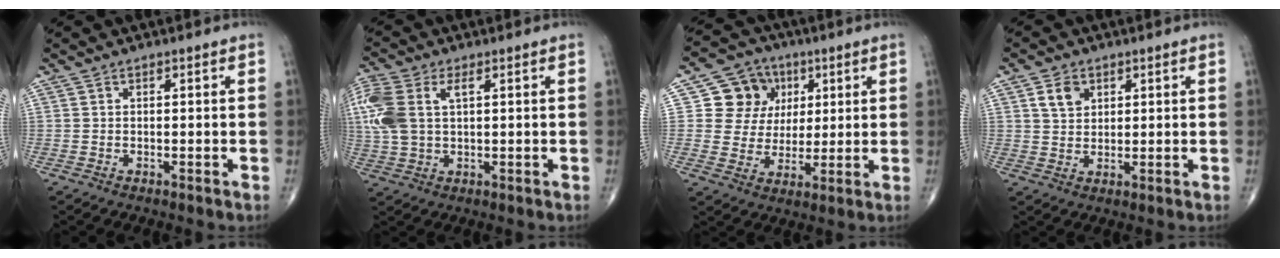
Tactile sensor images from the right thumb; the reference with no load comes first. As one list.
[{"total": 12.6, "force": [3.2, 7.1, 9.9], "torque": [-0.264, 0.016, 0.065]}, {"total": 10.7, "force": [3.4, 9.6, 3.2], "torque": [-0.006, -0.001, 0.056]}, {"total": 4.5, "force": [2.0, 3.2, 2.3], "torque": [-0.029, -0.008, 0.038]}]